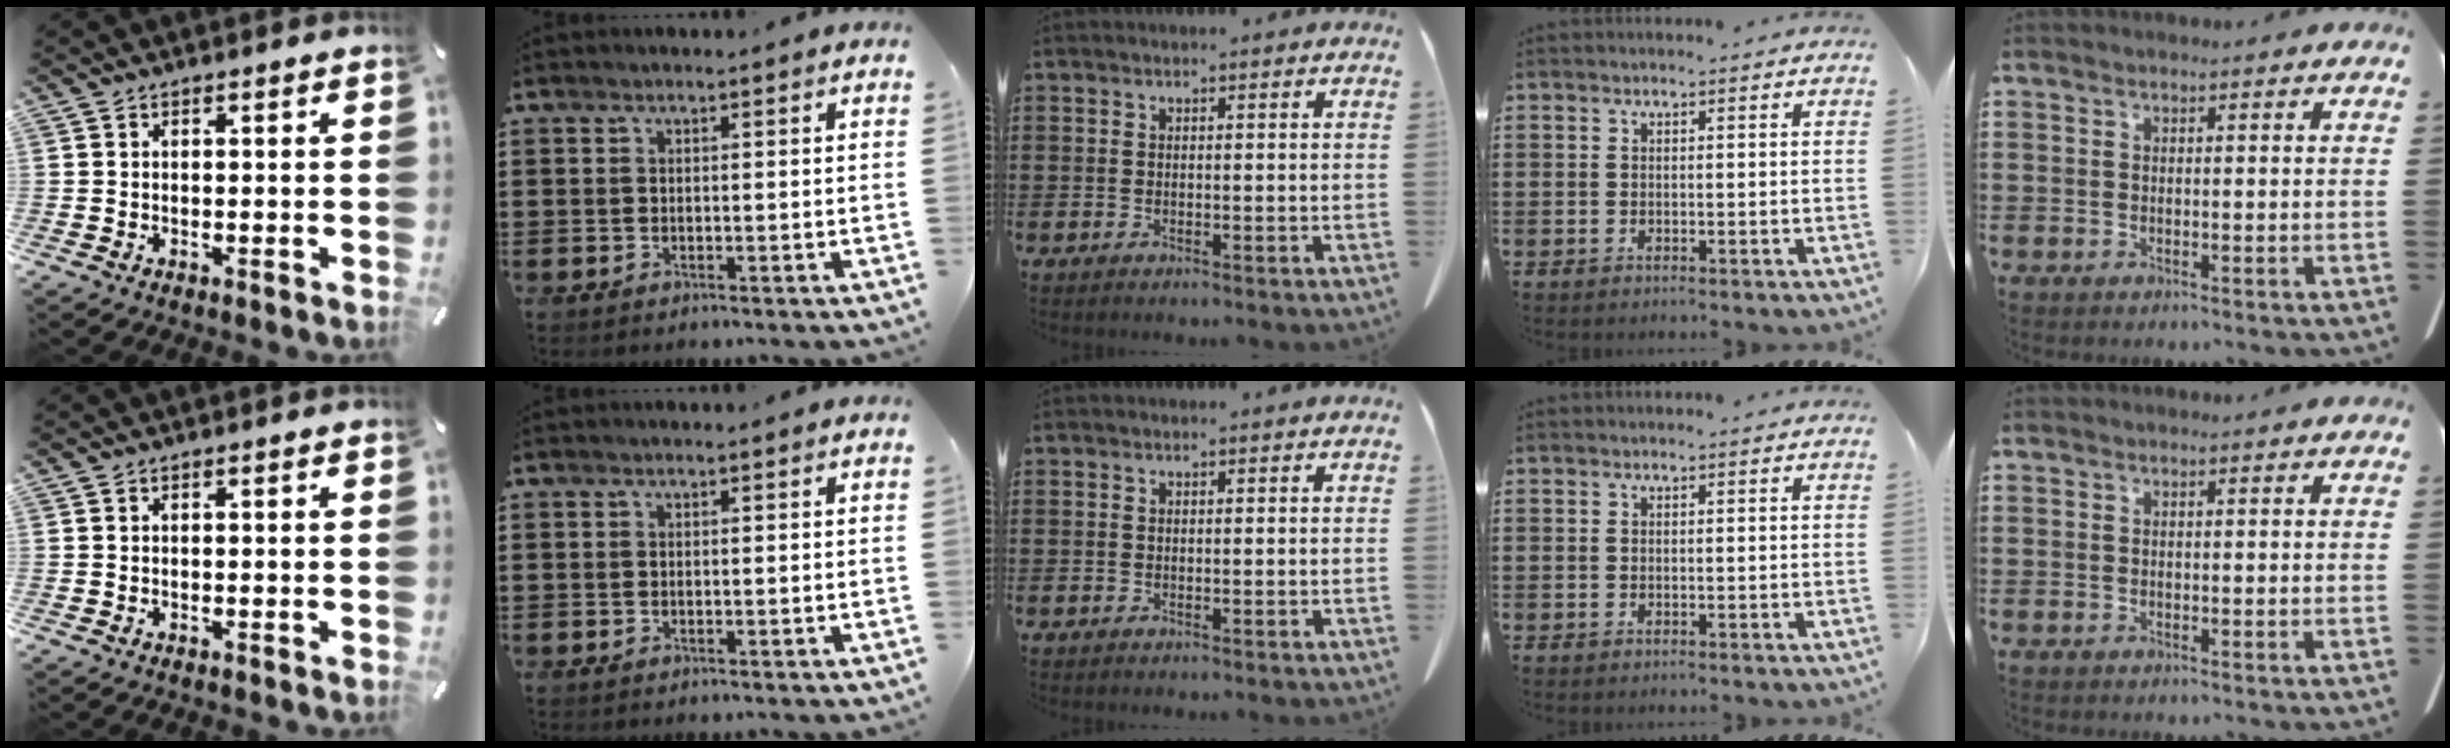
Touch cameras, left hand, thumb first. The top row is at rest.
{}